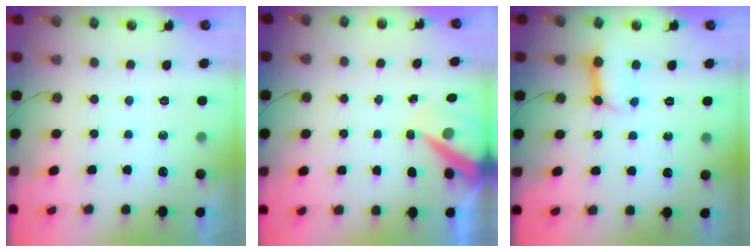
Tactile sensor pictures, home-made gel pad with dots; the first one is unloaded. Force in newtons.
{"total": 8.4, "press": 8.3, "slide": 0.9}
{"total": 8.5, "press": 8.4, "slide": 1.1}